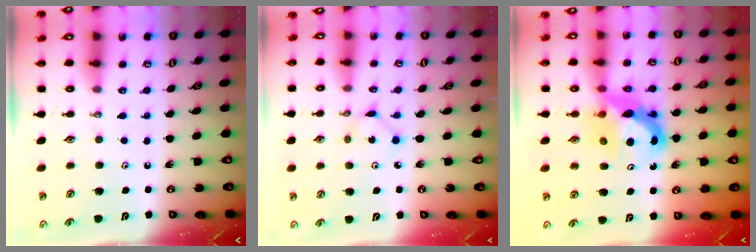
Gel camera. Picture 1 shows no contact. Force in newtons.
{"total": 1.8, "press": 1.7, "slide": 0.3}
{"total": 9.4, "press": 9.4, "slide": 0.5}